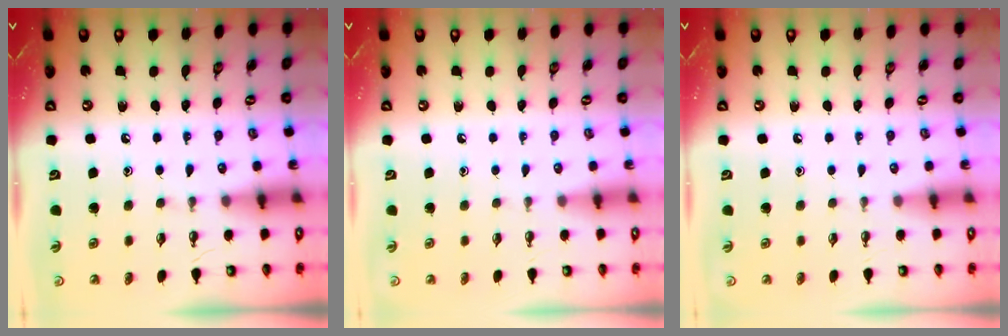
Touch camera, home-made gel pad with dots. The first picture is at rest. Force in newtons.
{"total": 0.0}
{"total": 0.0}